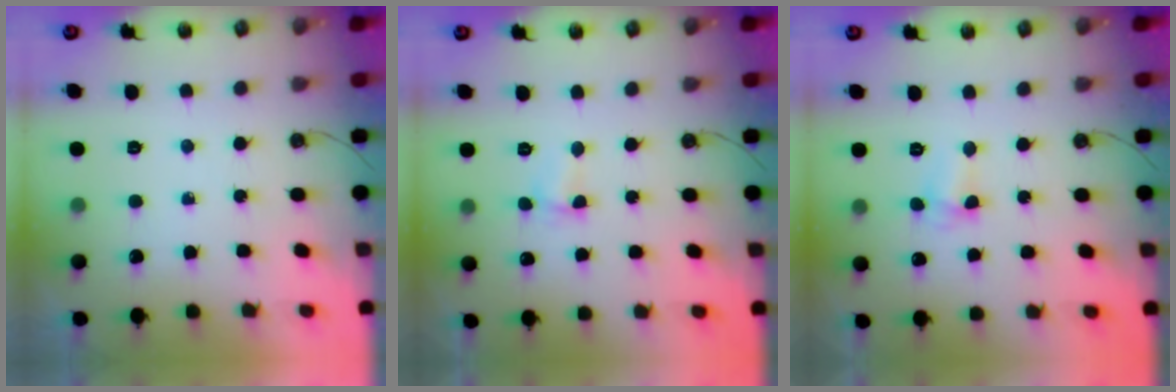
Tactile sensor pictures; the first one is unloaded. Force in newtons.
{"total": 1.0, "press": 1.0, "slide": 0.4}
{"total": 3.0, "press": 2.9, "slide": 0.6}